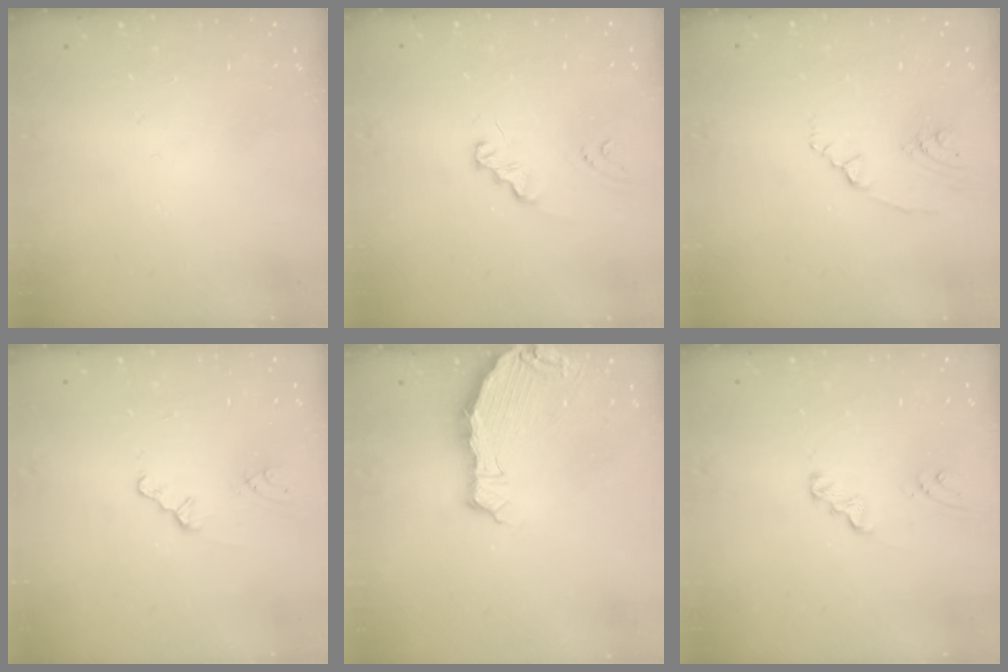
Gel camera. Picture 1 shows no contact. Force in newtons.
{"total": 1.3, "press": 1.3, "slide": 0.1}
{"total": 2.5, "press": 2.1, "slide": 1.3}
{"total": 1.0, "press": 1.0, "slide": 0.2}
{"total": 6.4, "press": 5.7, "slide": 2.9}
{"total": 2.5, "press": 2.5, "slide": 0.2}